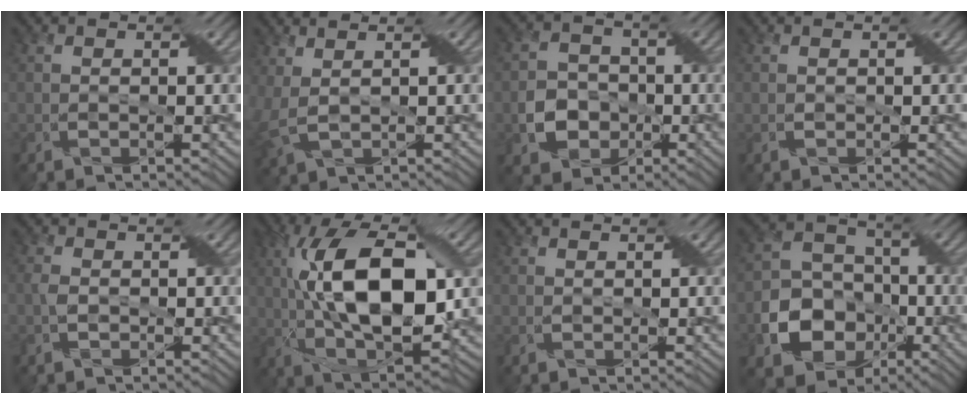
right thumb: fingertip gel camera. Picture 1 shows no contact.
{"total": 3.2, "force": [1.4, 1.4, 2.5], "torque": [-0.072, 0.003, 0.036]}
{"total": 5.4, "force": [-1.6, 4.8, 1.7], "torque": [-0.039, -0.005, -0.037]}
{"total": 0.0}
{"total": 1.9, "force": [-0.3, 1.4, 1.3], "torque": [-0.030, -0.002, -0.004]}
{"total": 15.7, "force": [1.3, 7.5, 13.8], "torque": [-0.250, 0.016, 0.016]}
{"total": 0.0}
{"total": 11.1, "force": [-4.2, 9.1, 4.8], "torque": [-0.113, -0.024, -0.085]}